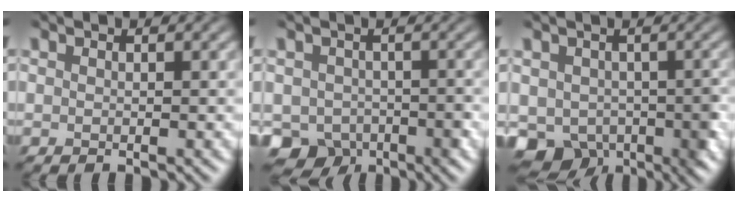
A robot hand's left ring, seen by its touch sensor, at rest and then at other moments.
{"total": 5.0, "force": [-2.3, 4.0, 1.9], "torque": [-0.024, -0.005, -0.044]}
{"total": 6.2, "force": [-2.0, 4.9, 3.4], "torque": [-0.044, -0.017, -0.044]}